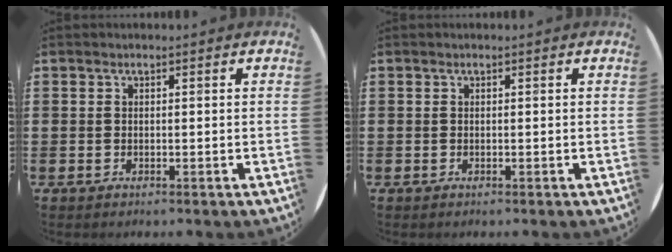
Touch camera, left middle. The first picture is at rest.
{"total": 0.0}